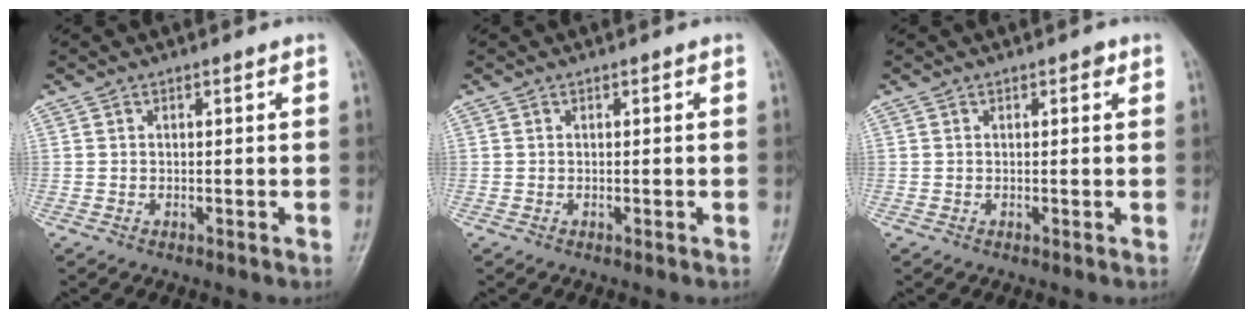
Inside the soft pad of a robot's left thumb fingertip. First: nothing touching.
{"total": 0.0}
{"total": 0.9, "force": [0.4, 0.4, 0.6], "torque": [-0.004, 0.000, 0.003]}